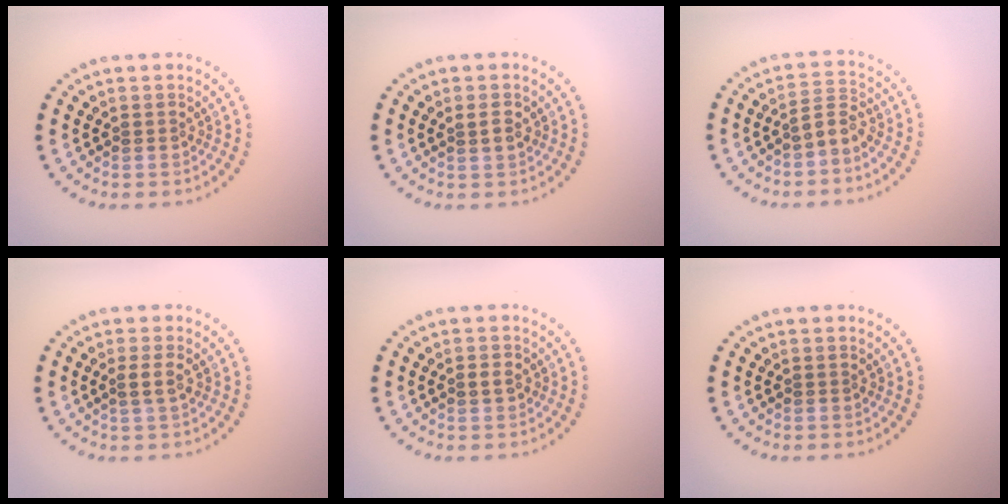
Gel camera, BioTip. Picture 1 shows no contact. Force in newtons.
{"total": 1.3, "press": 1.3, "slide": 0.4}
{"total": 1.9, "press": 1.4, "slide": 1.3}
{"total": 1.4, "press": 1.2, "slide": 0.8}
{"total": 1.1, "press": 1.1, "slide": 0.1}
{"total": 0.0}